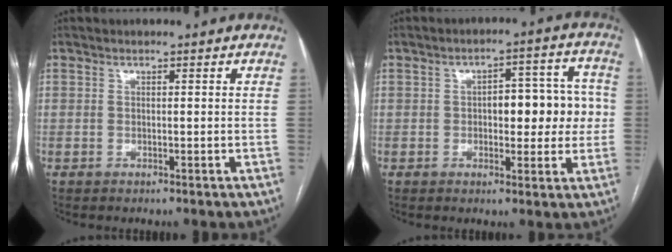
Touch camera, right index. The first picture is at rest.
{"total": 9.1, "force": [-0.1, 4.0, 8.2], "torque": [-0.096, 0.033, 0.005]}